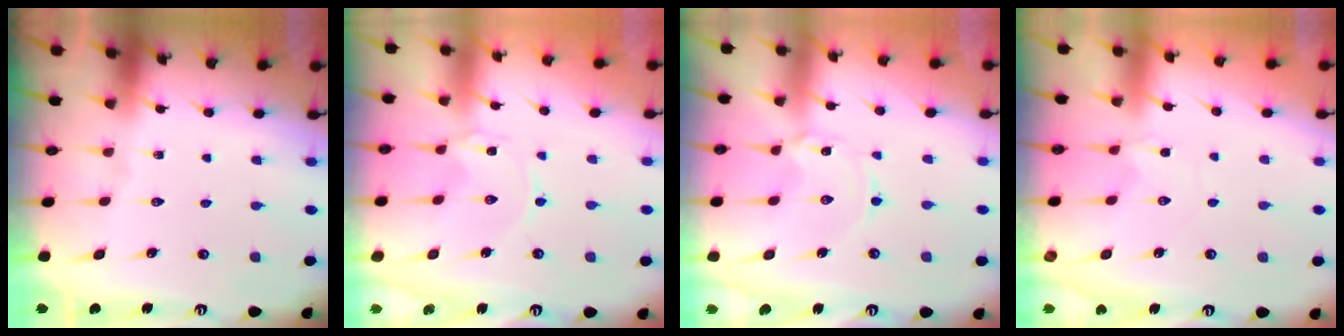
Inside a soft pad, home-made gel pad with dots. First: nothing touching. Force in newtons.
{"total": 0.0}
{"total": 0.9, "press": 0.9, "slide": 0.1}
{"total": 2.3, "press": 2.2, "slide": 0.4}